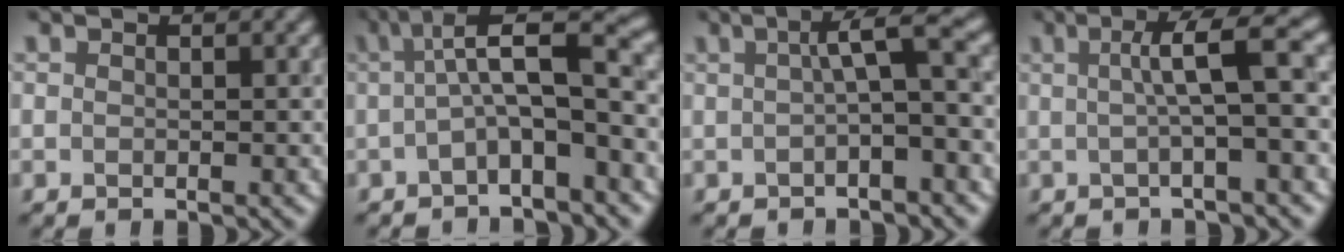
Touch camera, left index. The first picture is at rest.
{"total": 5.9, "force": [-0.2, 1.4, 5.8], "torque": [-0.082, 0.027, -0.012]}
{"total": 3.5, "force": [0.0, 0.5, 3.5], "torque": [-0.049, 0.013, -0.002]}
{"total": 4.4, "force": [0.4, 0.6, 4.4], "torque": [-0.062, 0.015, 0.003]}